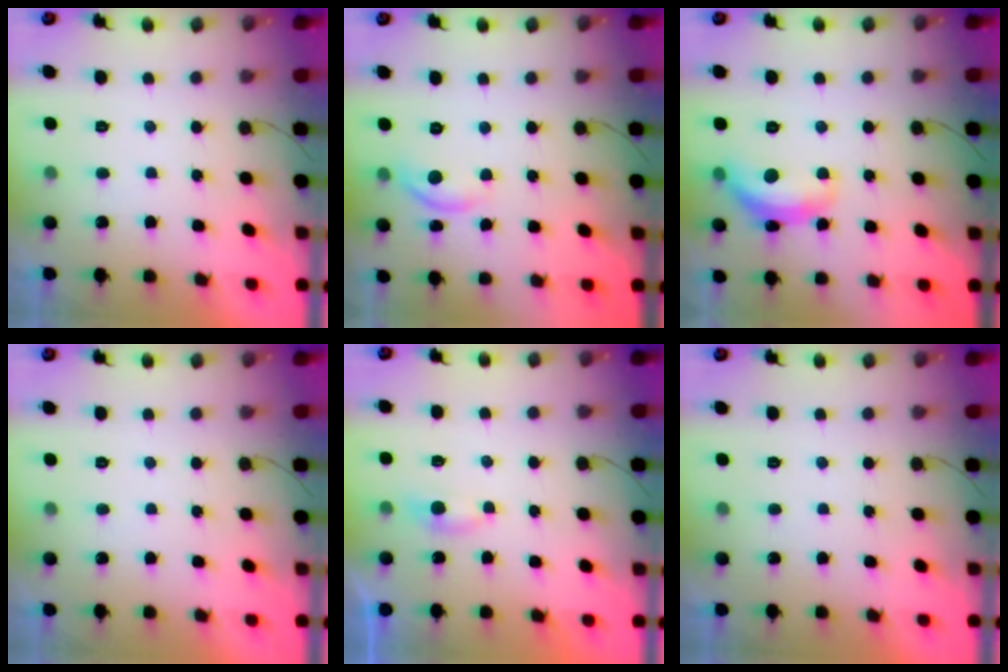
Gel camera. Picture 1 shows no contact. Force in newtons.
{"total": 7.7, "press": 7.7, "slide": 0.5}
{"total": 14.2, "press": 14.2, "slide": 0.9}
{"total": 0.0}
{"total": 2.7, "press": 2.6, "slide": 0.5}
{"total": 0.0}